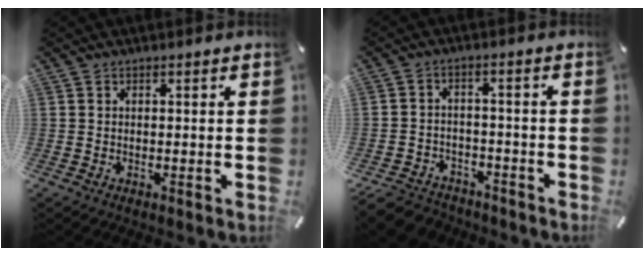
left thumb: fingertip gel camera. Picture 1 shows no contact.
{"total": 5.4, "force": [-4.2, 3.1, 1.3], "torque": [-0.025, 0.022, -0.081]}